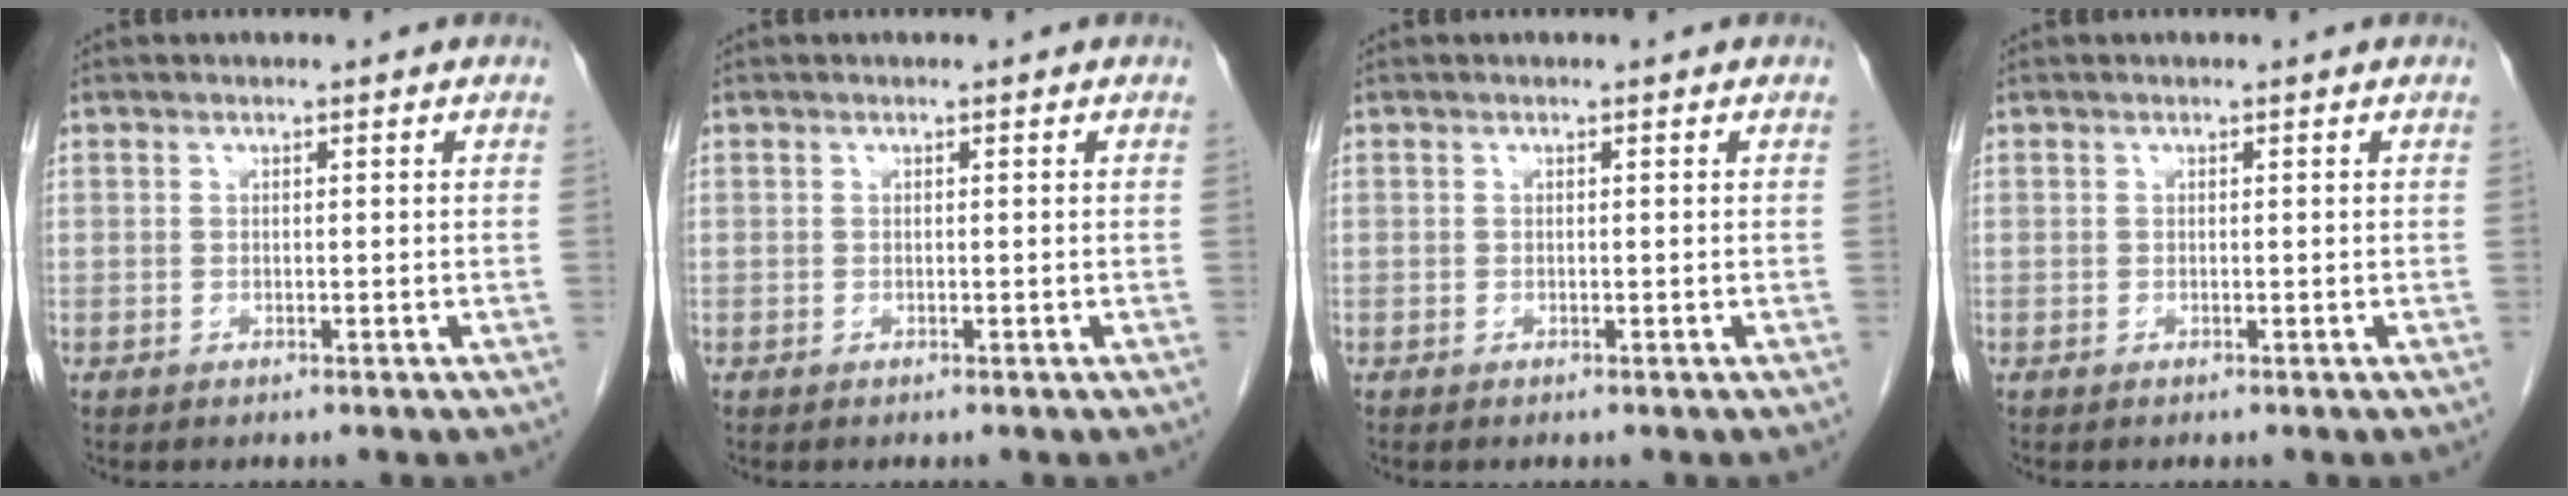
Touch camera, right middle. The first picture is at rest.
{"total": 0.0}
{"total": 0.0}
{"total": 0.0}